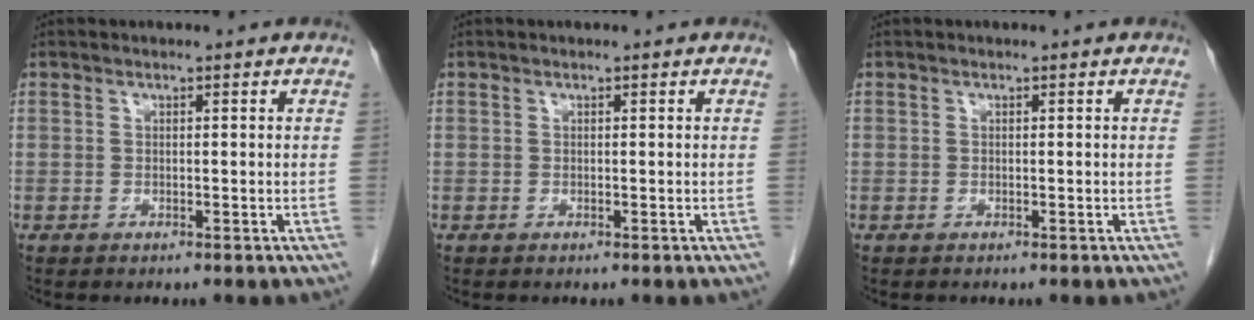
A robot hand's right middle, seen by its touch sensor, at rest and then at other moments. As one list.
[{"total": 0.0}, {"total": 0.0}]